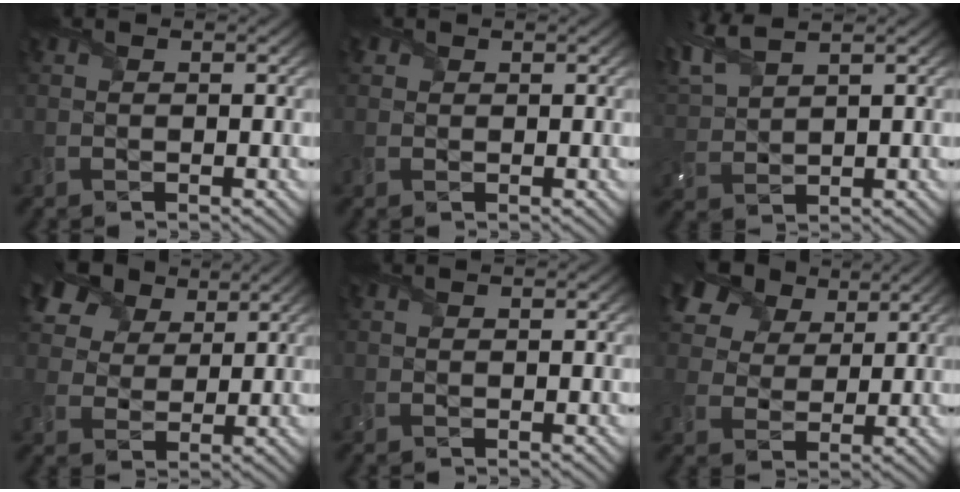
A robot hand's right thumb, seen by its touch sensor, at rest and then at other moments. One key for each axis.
{"total": 0.8, "fx": 0.5, "fy": 0.6, "fz": 0.1, "tx": -0.002, "ty": -0.001, "tz": 0.009}
{"total": 6.7, "fx": 5.0, "fy": 1.8, "fz": 4.1, "tx": -0.118, "ty": 0.026, "tz": 0.105}
{"total": 10.1, "fx": 6.5, "fy": 6.2, "fz": 4.8, "tx": -0.144, "ty": 0.018, "tz": 0.113}
{"total": 0.0}
{"total": 11.3, "fx": 7.1, "fy": 6.9, "fz": 5.5, "tx": -0.157, "ty": 0.020, "tz": 0.124}